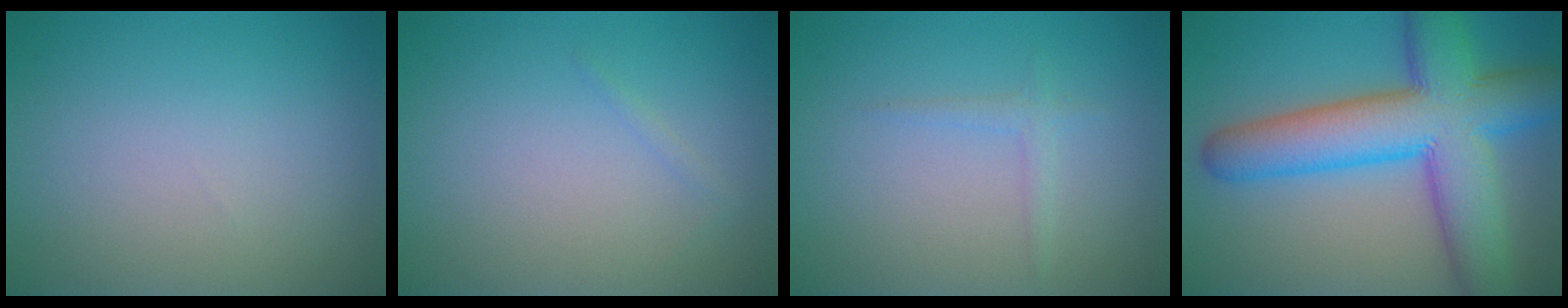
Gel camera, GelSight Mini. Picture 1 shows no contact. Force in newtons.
{"total": 0.5, "press": 0.5, "slide": 0.0}
{"total": 1.0, "press": 1.0, "slide": 0.1}
{"total": 11.6, "press": 11.6, "slide": 0.3}